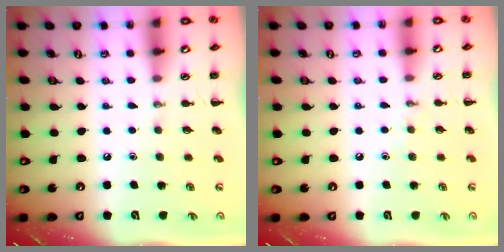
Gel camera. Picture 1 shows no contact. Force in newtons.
{"total": 3.7, "press": 3.5, "slide": 1.1}